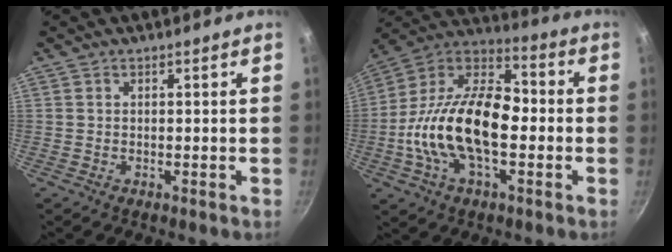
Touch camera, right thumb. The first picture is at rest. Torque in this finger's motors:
{"motor_torque": [0.61, 0.44, 2.04, -0.70, 0.55]}